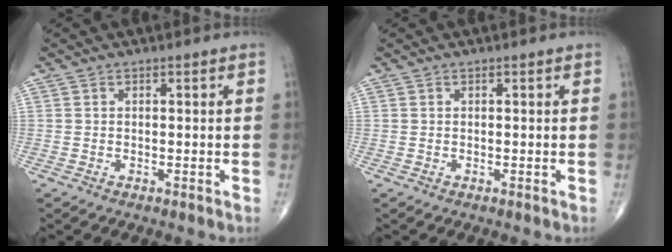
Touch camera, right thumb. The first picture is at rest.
{"total": 0.0}